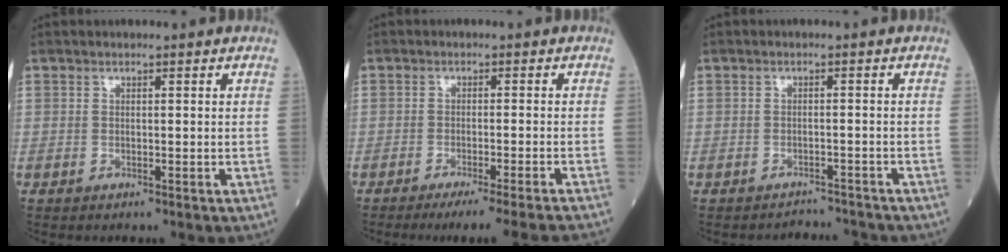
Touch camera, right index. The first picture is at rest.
{"total": 12.1, "force": [-10.8, -2.2, 5.0], "torque": [-0.030, -0.037, -0.144]}
{"total": 3.9, "force": [-3.8, 0.4, -0.7], "torque": [0.016, 0.002, -0.052]}